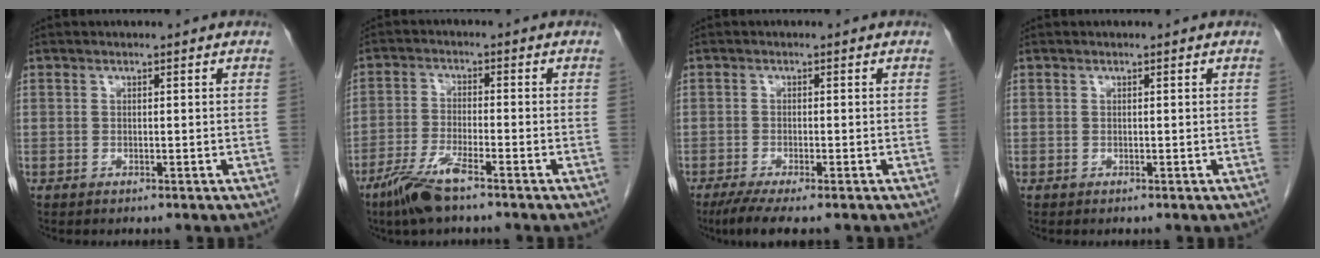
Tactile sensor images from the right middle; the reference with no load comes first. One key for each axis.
{"total": 6.7, "fx": -4.7, "fy": 0.7, "fz": 4.7, "tx": -0.103, "ty": -0.013, "tz": -0.092}
{"total": 5.5, "fx": -4.1, "fy": 0.7, "fz": 3.7, "tx": -0.064, "ty": -0.016, "tz": -0.064}
{"total": 0.0}